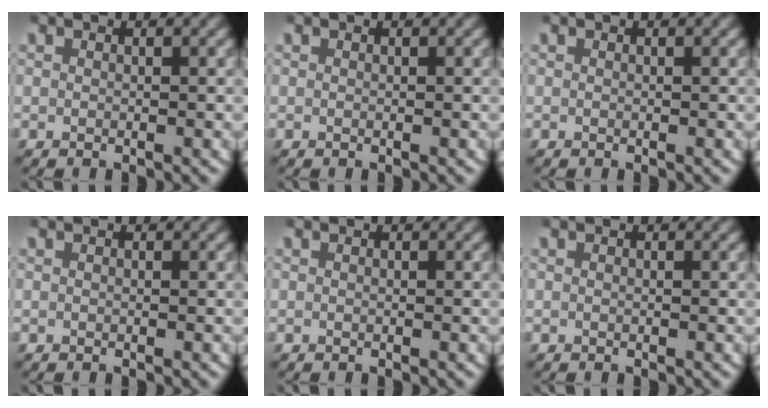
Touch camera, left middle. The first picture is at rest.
{"total": 0.0}
{"total": 0.0}
{"total": 0.0}
{"total": 0.0}
{"total": 0.0}